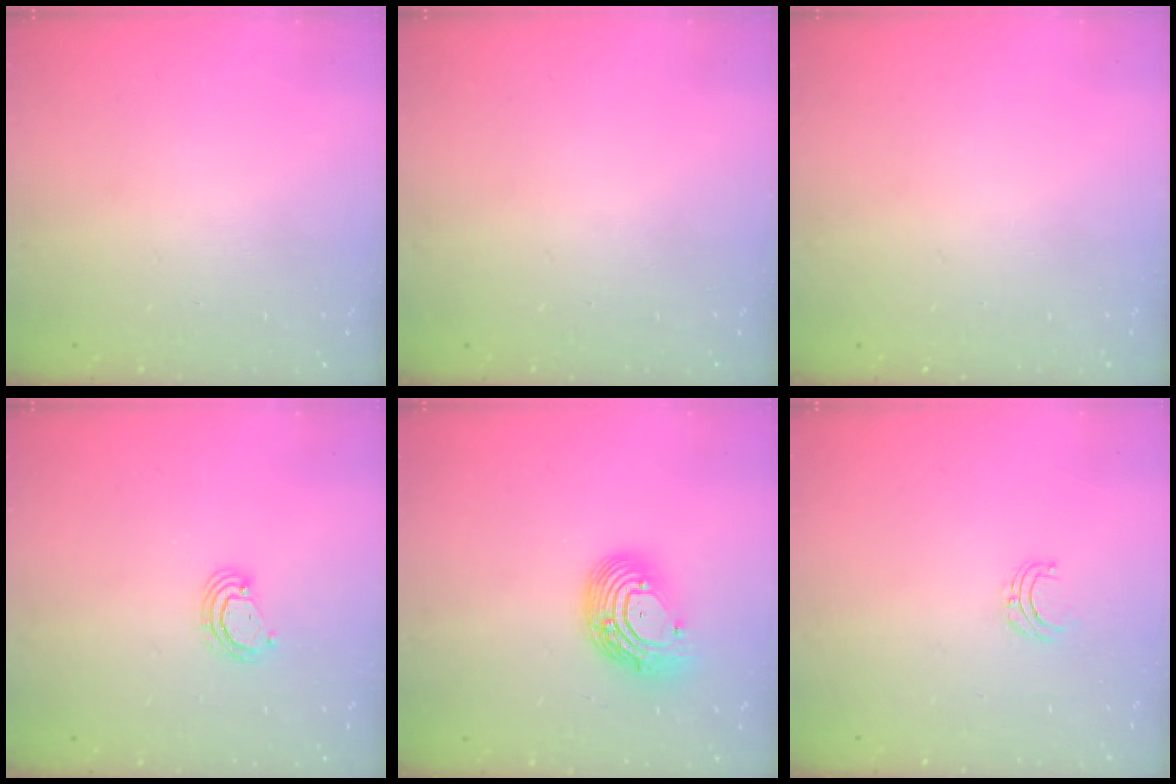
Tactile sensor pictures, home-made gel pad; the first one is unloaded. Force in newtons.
{"total": 0.0}
{"total": 0.0}
{"total": 2.8, "press": 2.8, "slide": 0.3}
{"total": 12.8, "press": 12.8, "slide": 1.2}
{"total": 4.0, "press": 4.0, "slide": 0.3}